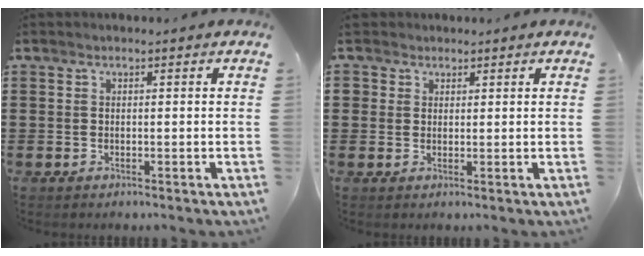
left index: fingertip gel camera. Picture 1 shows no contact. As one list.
[{"total": 2.3, "force": [1.5, 1.7, -0.1], "torque": [-0.009, 0.011, 0.029]}]